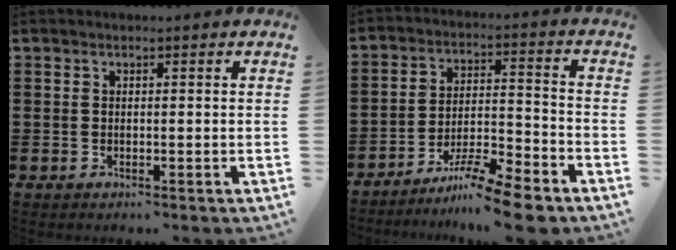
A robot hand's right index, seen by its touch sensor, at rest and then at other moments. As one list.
[{"total": 9.4, "force": [-8.0, 0.5, 4.8], "torque": [-0.083, 0.015, -0.154]}]